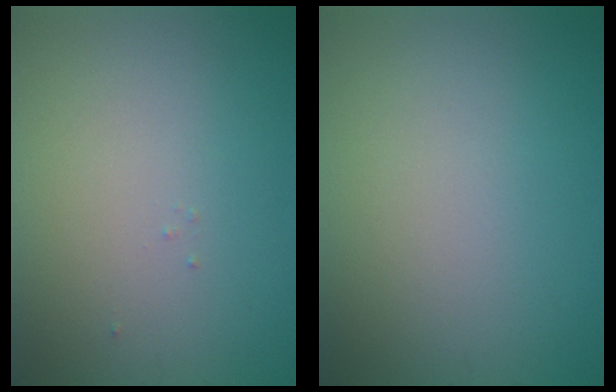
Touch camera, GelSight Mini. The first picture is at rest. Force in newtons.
{"total": 0.0}